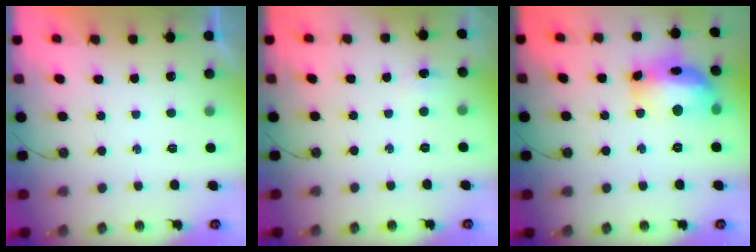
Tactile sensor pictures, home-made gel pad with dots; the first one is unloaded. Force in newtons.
{"total": 13.4, "press": 3.3, "slide": 13.0}
{"total": 18.6, "press": 18.5, "slide": 1.8}